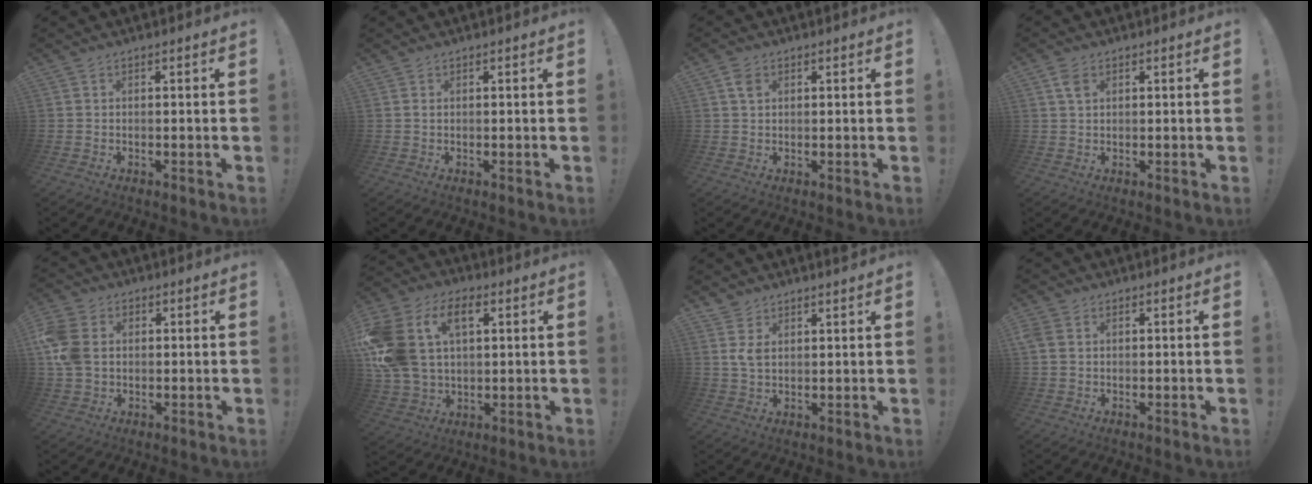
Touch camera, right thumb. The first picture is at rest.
{"total": 0.6, "force": [0.2, 0.3, 0.4], "torque": [-0.004, -0.001, 0.003]}
{"total": 2.9, "force": [1.3, 1.8, 1.8], "torque": [-0.023, -0.004, 0.021]}
{"total": 3.2, "force": [1.5, 1.9, 2.1], "torque": [-0.030, -0.004, 0.025]}
{"total": 10.8, "force": [1.1, 8.2, 7.0], "torque": [-0.142, 0.003, 0.023]}
{"total": 20.1, "force": [6.2, 13.7, 13.3], "torque": [-0.276, -0.016, 0.110]}
{"total": 4.8, "force": [2.7, 2.6, 3.0], "torque": [-0.049, -0.015, 0.052]}
{"total": 3.6, "force": [1.1, 2.8, 2.1], "torque": [-0.041, 0.000, 0.020]}